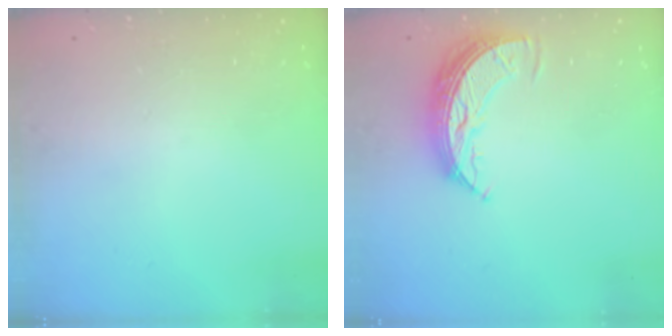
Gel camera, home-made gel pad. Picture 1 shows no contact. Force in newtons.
{"total": 8.9, "press": 8.9, "slide": 0.5}